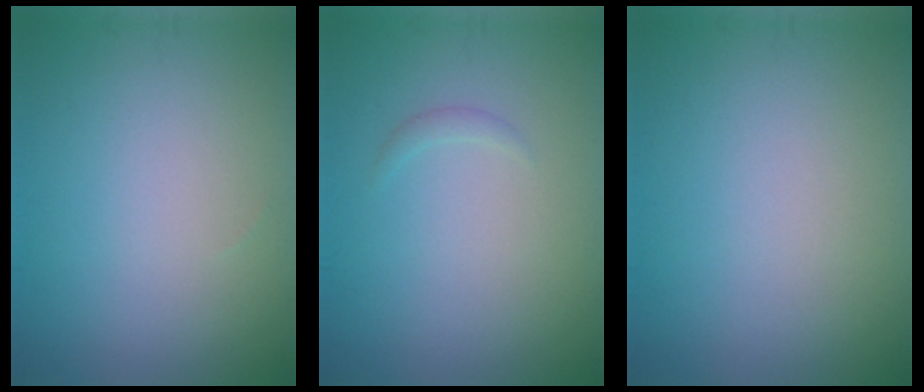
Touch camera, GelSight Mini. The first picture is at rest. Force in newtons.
{"total": 0.6, "press": 0.6, "slide": 0.1}
{"total": 0.0}